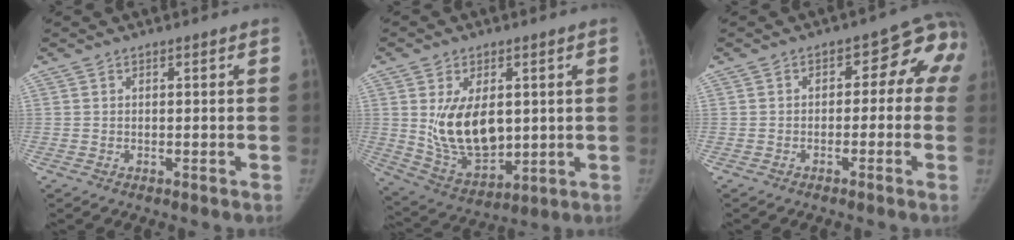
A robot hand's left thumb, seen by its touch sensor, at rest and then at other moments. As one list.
[{"total": 13.7, "force": [1.6, 8.5, 10.7], "torque": [-0.153, -0.019, 0.052]}, {"total": 8.3, "force": [-0.6, 5.7, 6.0], "torque": [-0.023, 0.037, -0.021]}]